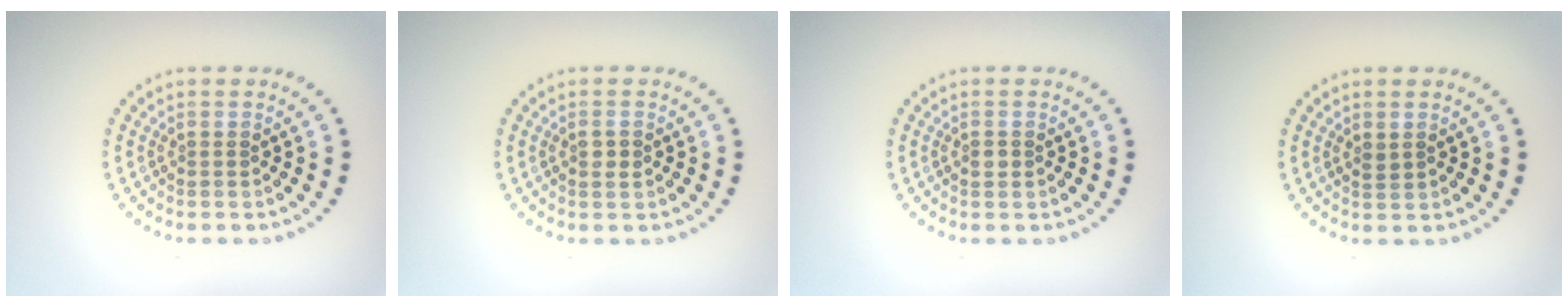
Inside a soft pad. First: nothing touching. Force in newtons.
{"total": 1.1, "press": 1.0, "slide": 0.2}
{"total": 0.9, "press": 0.9, "slide": 0.3}
{"total": 0.8, "press": 0.7, "slide": 0.3}